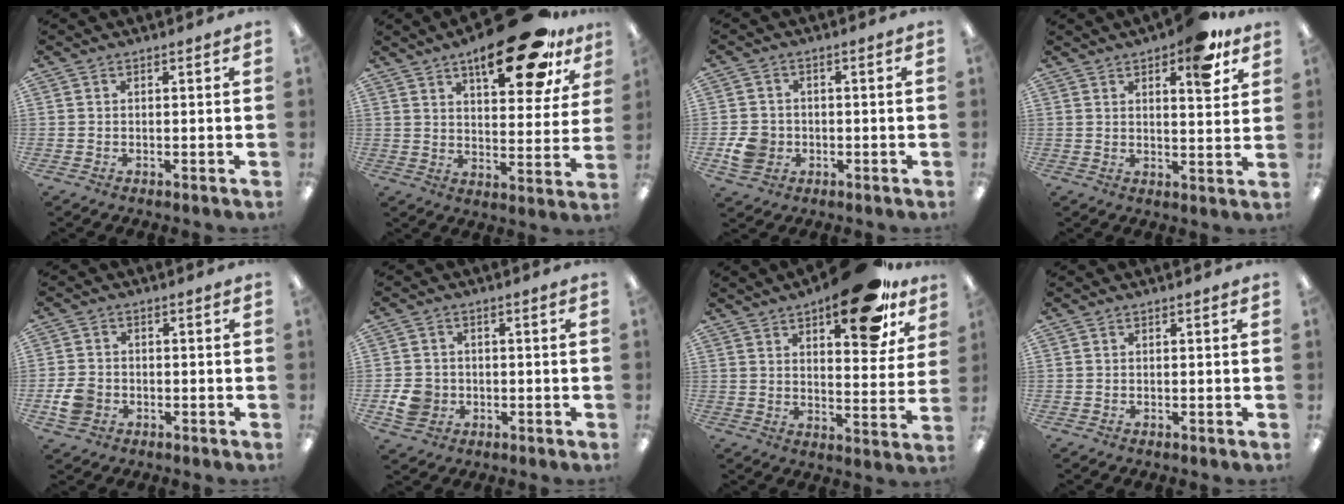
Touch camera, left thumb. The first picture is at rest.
{"total": 20.3, "force": [13.0, 7.6, 13.5], "torque": [-0.185, -0.071, 0.206]}
{"total": 5.7, "force": [-1.6, 4.9, 2.4], "torque": [-0.035, 0.003, -0.028]}
{"total": 10.0, "force": [6.3, 3.4, 6.9], "torque": [-0.077, -0.033, 0.098]}
{"total": 5.3, "force": [-1.8, 4.1, 2.7], "torque": [-0.047, 0.006, -0.034]}
{"total": 5.8, "force": [-1.4, 5.1, 2.5], "torque": [-0.039, 0.003, -0.025]}
{"total": 18.7, "force": [12.4, 7.5, 11.8], "torque": [-0.142, -0.078, 0.199]}
{"total": 0.0}